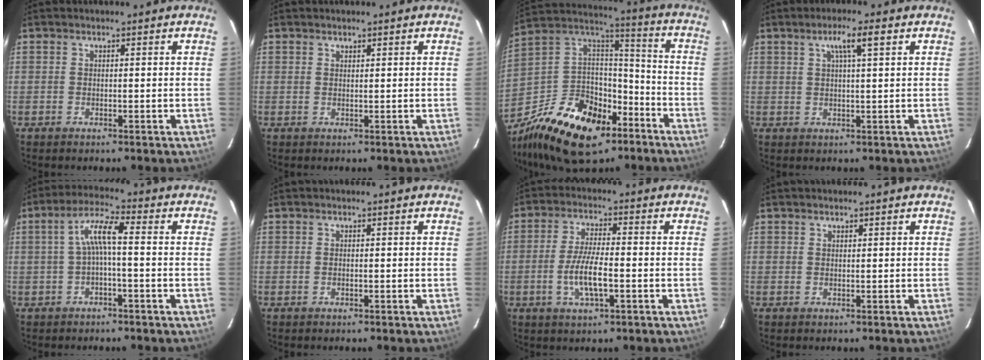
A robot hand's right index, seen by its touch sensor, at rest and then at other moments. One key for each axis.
{"total": 0.7, "fx": 0.6, "fy": 0.2, "fz": 0.1, "tx": -0.003, "ty": 0.001, "tz": 0.011}
{"total": 24.7, "fx": -14.3, "fy": 14.4, "fz": 14.1, "tx": -0.302, "ty": 0.022, "tz": -0.228}
{"total": 4.2, "fx": 1.9, "fy": 0.2, "fz": 3.7, "tx": -0.067, "ty": 0.008, "tz": 0.034}
{"total": 5.5, "fx": -0.7, "fy": 0.8, "fz": 5.4, "tx": -0.115, "ty": 0.016, "tz": -0.011}
{"total": 0.0}
{"total": 7.5, "fx": -2.2, "fy": 1.9, "fz": 6.9, "tx": -0.137, "ty": -0.005, "tz": -0.042}
{"total": 0.5, "fx": 0.5, "fy": 0.2, "fz": 0.1, "tx": -0.002, "ty": 0.002, "tz": 0.009}